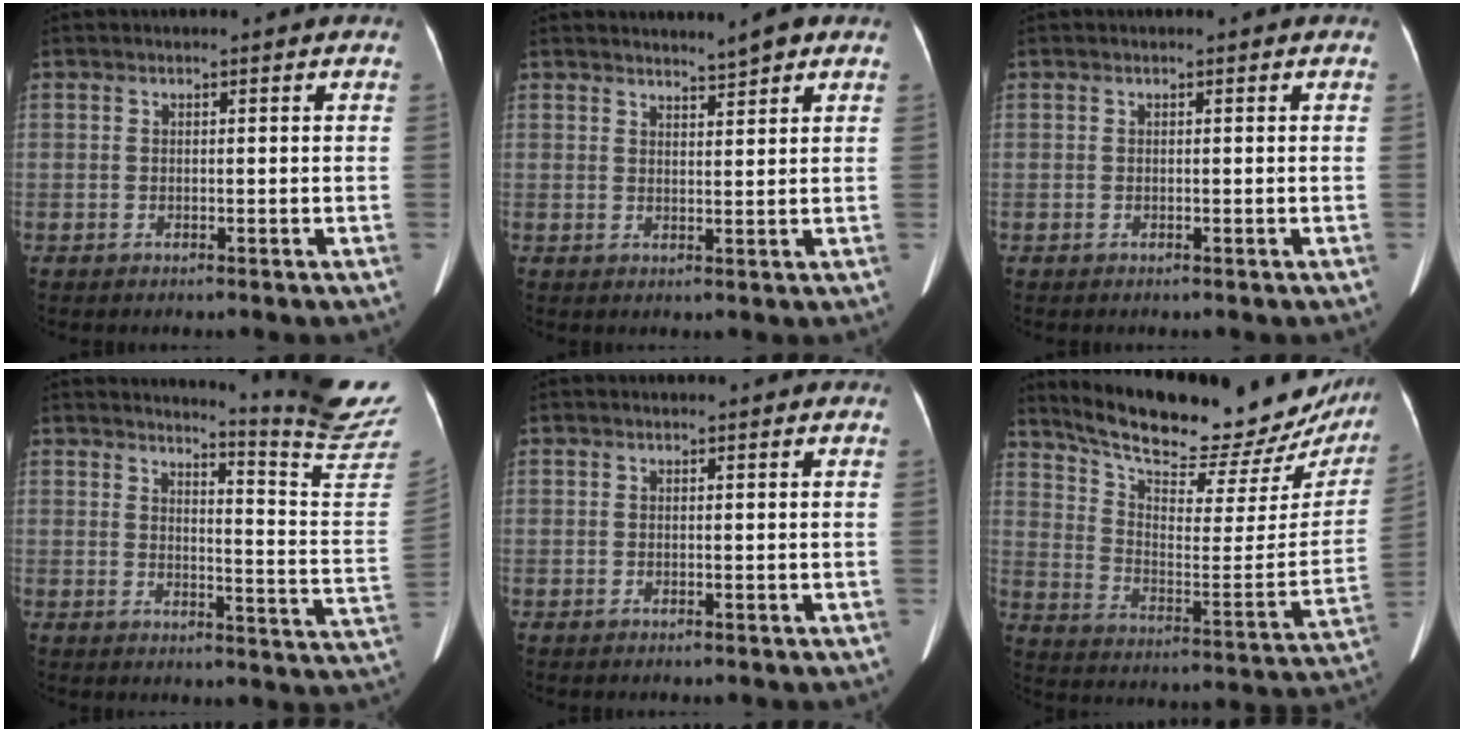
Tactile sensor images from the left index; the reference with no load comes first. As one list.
[{"total": 2.3, "force": [2.1, -0.1, 1.0], "torque": [-0.025, -0.005, 0.036]}, {"total": 0.0}, {"total": 14.1, "force": [13.3, -2.7, 3.9], "torque": [-0.058, -0.128, 0.150]}, {"total": 0.0}, {"total": 26.4, "force": [23.6, 6.8, 9.7], "torque": [-0.157, -0.053, 0.316]}]